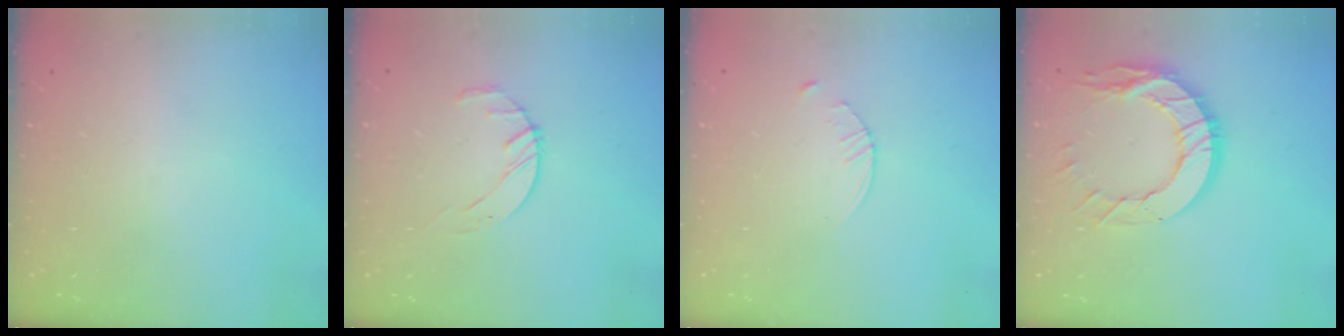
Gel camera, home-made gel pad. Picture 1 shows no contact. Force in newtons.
{"total": 4.8, "press": 4.7, "slide": 0.6}
{"total": 3.2, "press": 3.2, "slide": 0.5}
{"total": 14.5, "press": 14.4, "slide": 1.2}